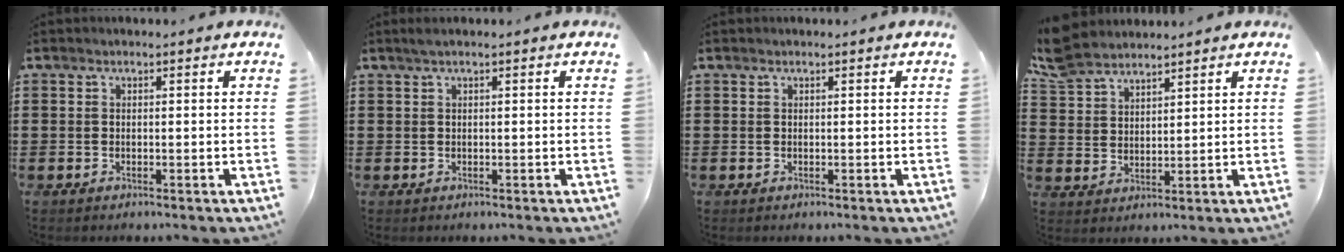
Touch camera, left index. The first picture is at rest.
{"total": 0.8, "force": [0.2, -0.1, 0.8], "torque": [-0.012, -0.001, 0.003]}
{"total": 0.0}
{"total": 5.9, "force": [5.3, 1.8, 1.7], "torque": [-0.054, -0.009, 0.100]}